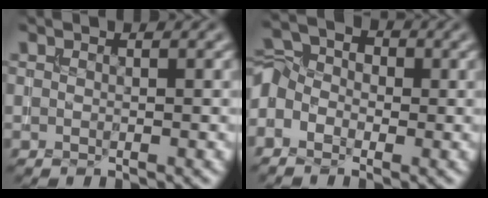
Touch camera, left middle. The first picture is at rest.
{"total": 5.0, "force": [-1.6, 3.8, 2.8], "torque": [-0.051, 0.014, -0.039]}